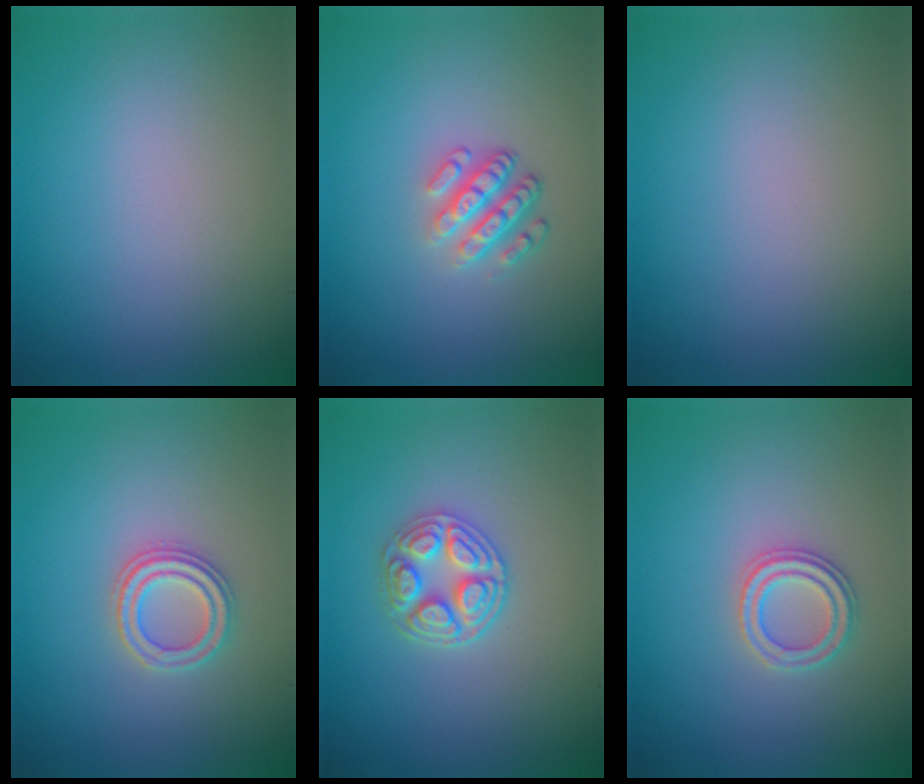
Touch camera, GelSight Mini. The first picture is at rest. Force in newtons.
{"total": 3.6, "press": 2.6, "slide": 2.5}
{"total": 0.0}
{"total": 2.4, "press": 2.3, "slide": 0.4}
{"total": 3.7, "press": 3.3, "slide": 1.8}
{"total": 2.2, "press": 2.1, "slide": 0.6}